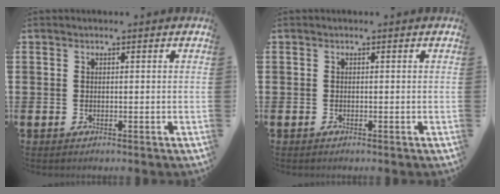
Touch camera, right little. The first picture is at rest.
{"total": 0.0}